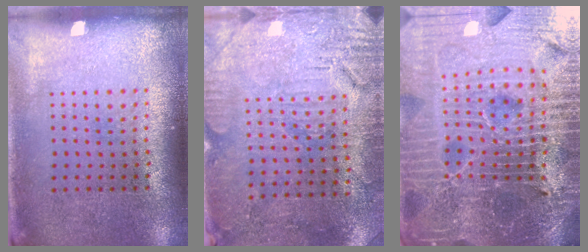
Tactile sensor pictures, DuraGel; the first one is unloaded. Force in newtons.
{"total": 3.0, "press": 2.9, "slide": 0.8}
{"total": 7.2, "press": 6.2, "slide": 3.7}